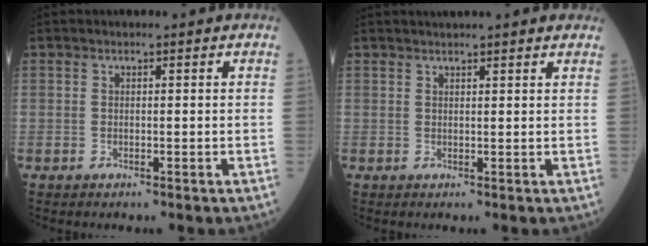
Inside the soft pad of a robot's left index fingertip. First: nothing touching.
{"total": 7.0, "force": [6.3, 0.6, 3.1], "torque": [-0.041, 0.032, 0.072]}